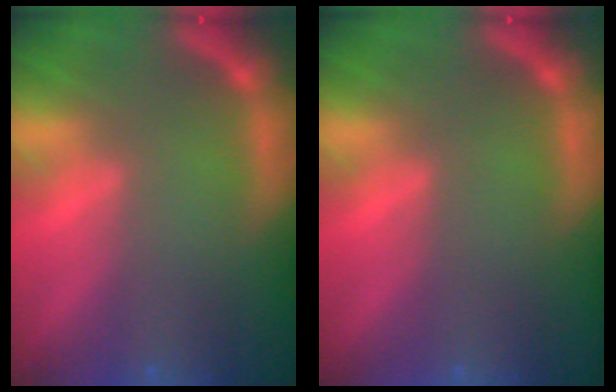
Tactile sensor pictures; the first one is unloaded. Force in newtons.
{"total": 0.0}